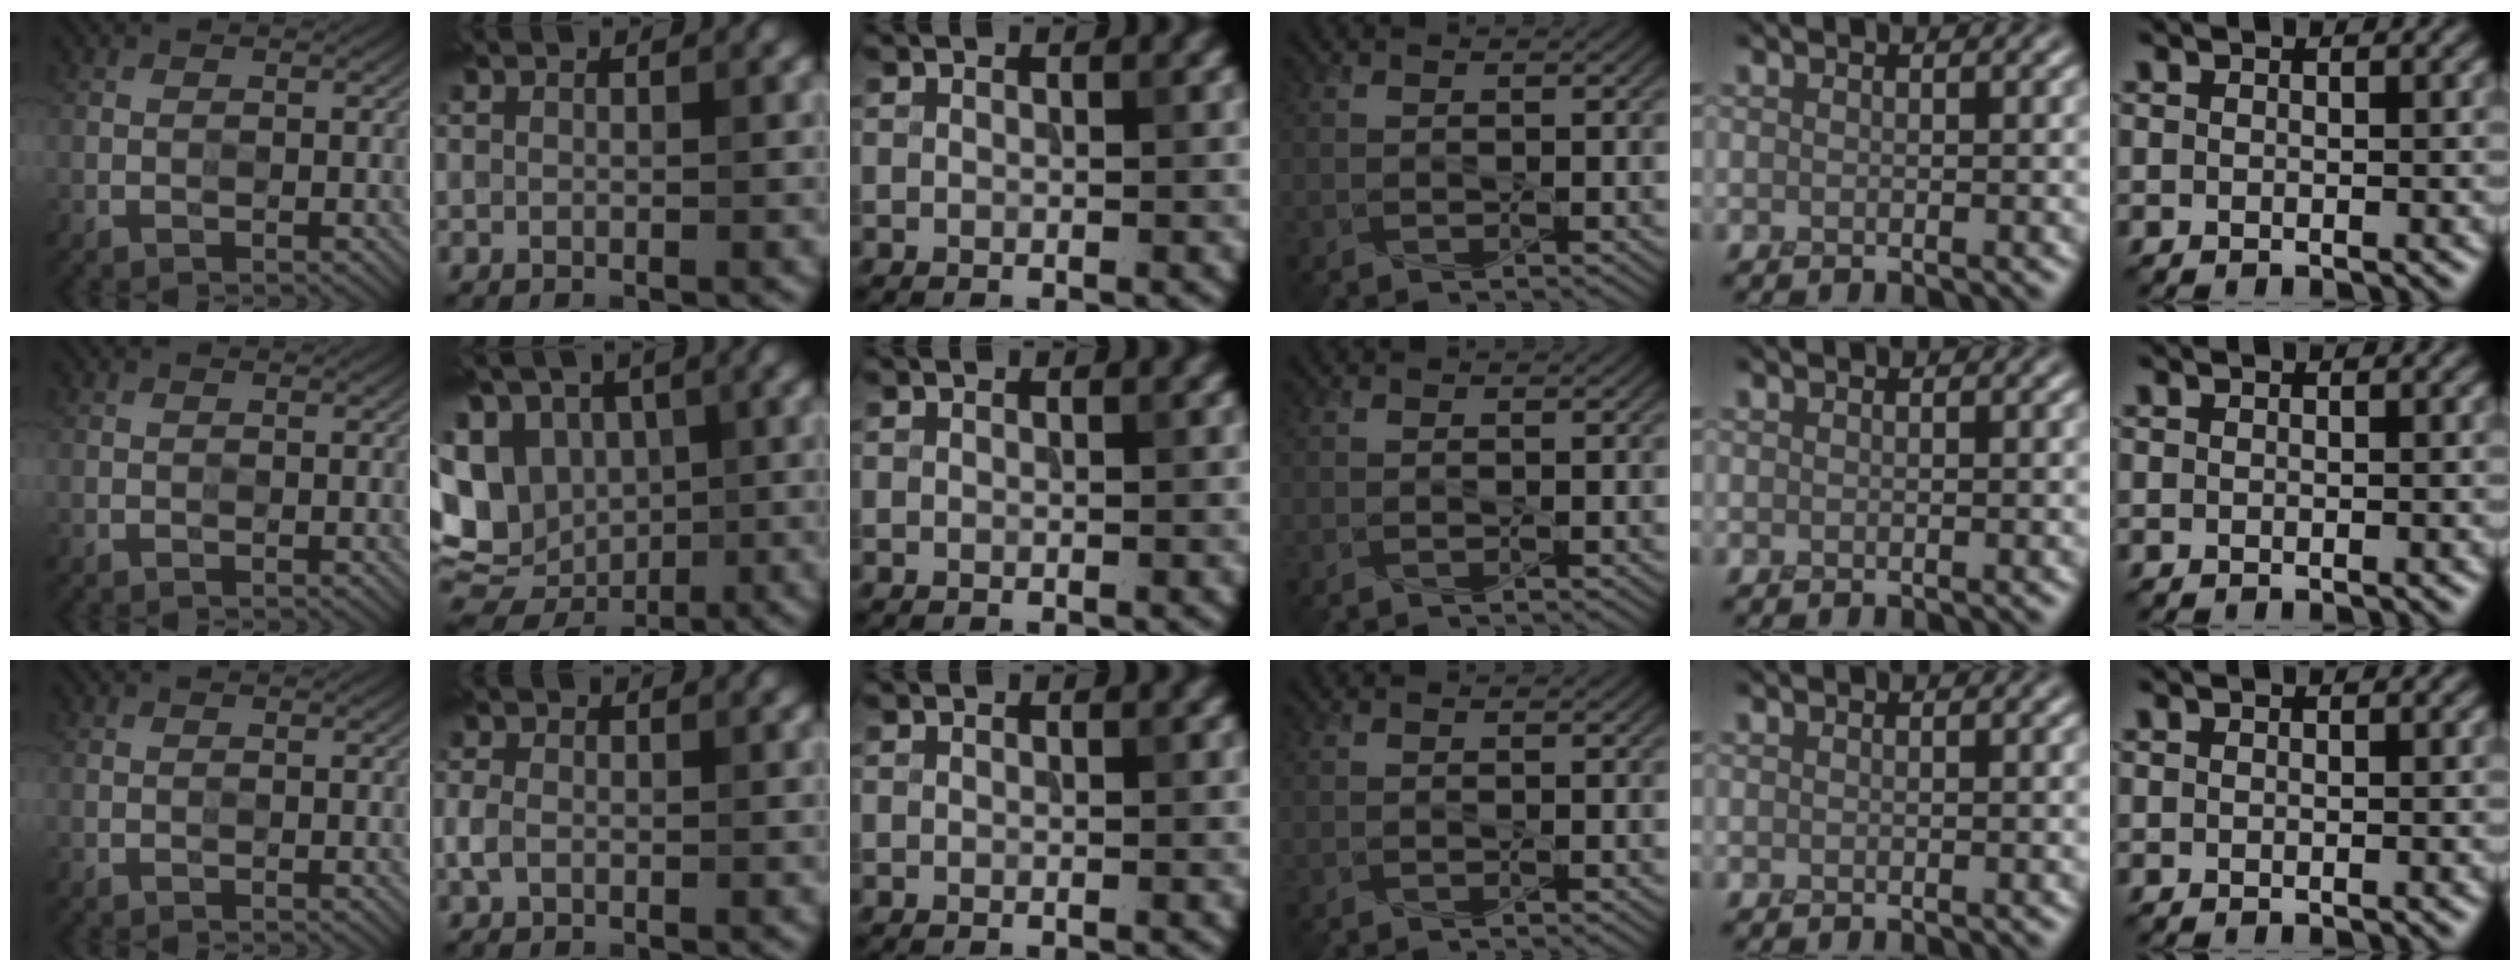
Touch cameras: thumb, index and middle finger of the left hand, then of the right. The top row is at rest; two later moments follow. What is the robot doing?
{"motion": "press", "object": "toy piano key"}